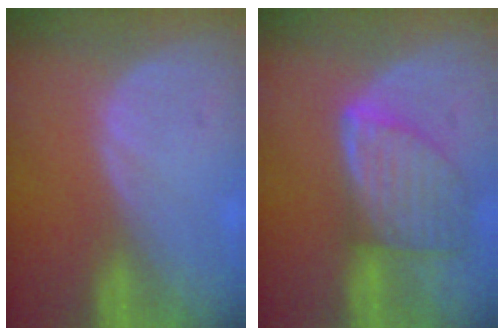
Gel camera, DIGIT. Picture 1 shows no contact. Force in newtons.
{"total": 8.2, "press": 7.3, "slide": 3.6}